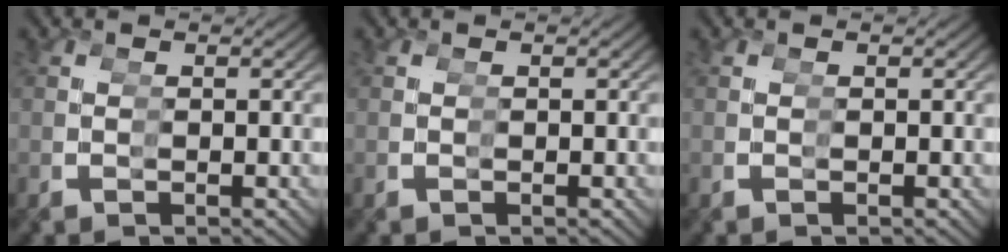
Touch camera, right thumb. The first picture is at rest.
{"total": 0.0}
{"total": 0.0}